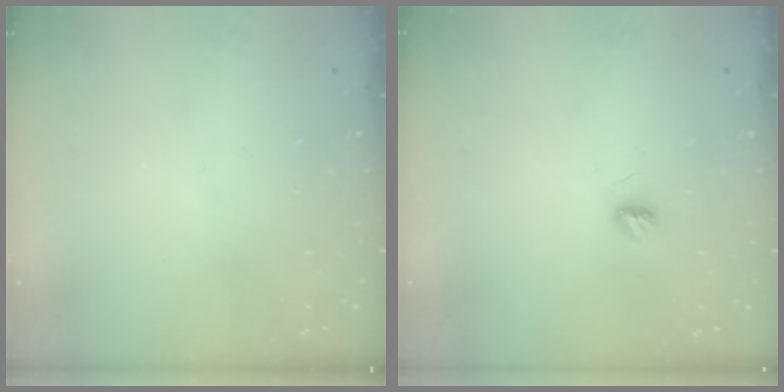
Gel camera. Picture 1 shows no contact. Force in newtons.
{"total": 3.4, "press": 3.4, "slide": 0.4}